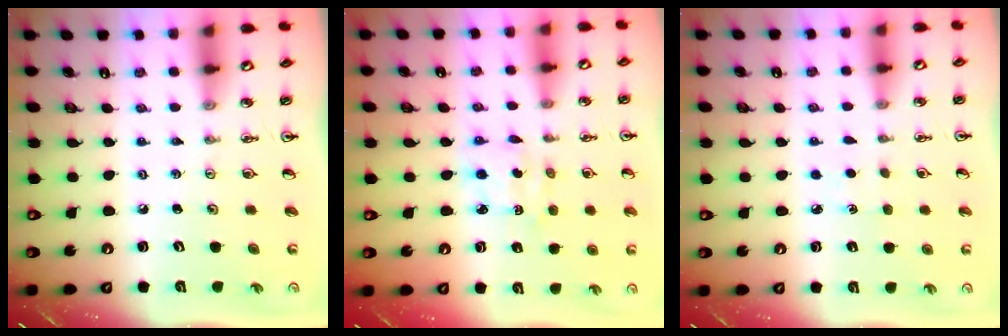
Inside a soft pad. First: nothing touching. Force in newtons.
{"total": 2.7, "press": 2.7, "slide": 0.0}
{"total": 2.4, "press": 2.4, "slide": 0.3}